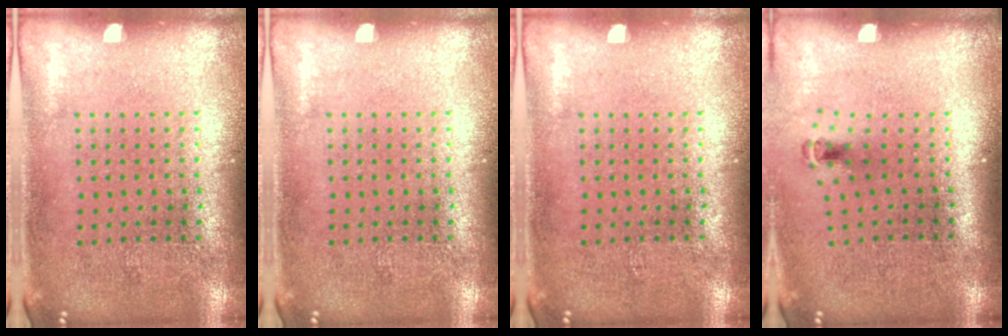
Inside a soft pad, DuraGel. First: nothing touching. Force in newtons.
{"total": 0.0}
{"total": 0.0}
{"total": 0.7, "press": 0.3, "slide": 0.6}